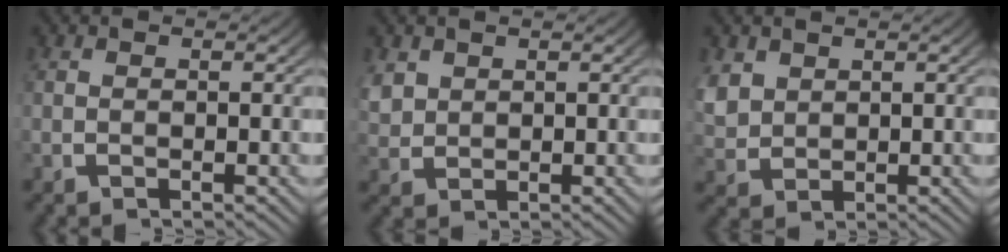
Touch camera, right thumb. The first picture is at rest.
{"total": 2.5, "force": [1.0, 2.1, 1.0], "torque": [-0.032, -0.010, 0.034]}
{"total": 3.3, "force": [0.9, 2.8, 1.6], "torque": [-0.052, -0.017, 0.036]}